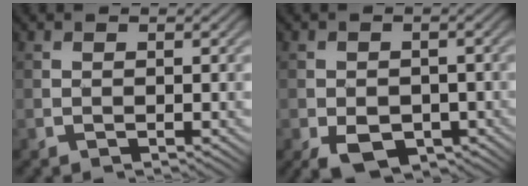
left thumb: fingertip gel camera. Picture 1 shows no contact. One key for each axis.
{"total": 5.6, "fx": -2.7, "fy": 3.6, "fz": 3.3, "tx": -0.054, "ty": -0.020, "tz": -0.043}